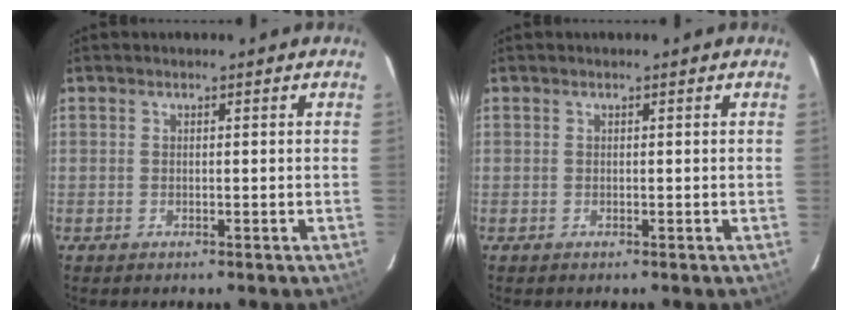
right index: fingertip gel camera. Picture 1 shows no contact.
{"total": 0.0}